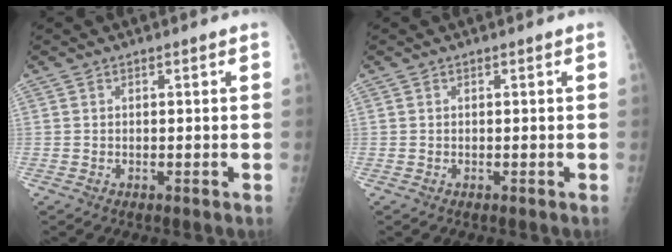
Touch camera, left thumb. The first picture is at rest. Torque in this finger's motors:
{"motor_torque": [0.00, 0.00, 0.00, 0.00, 0.00]}